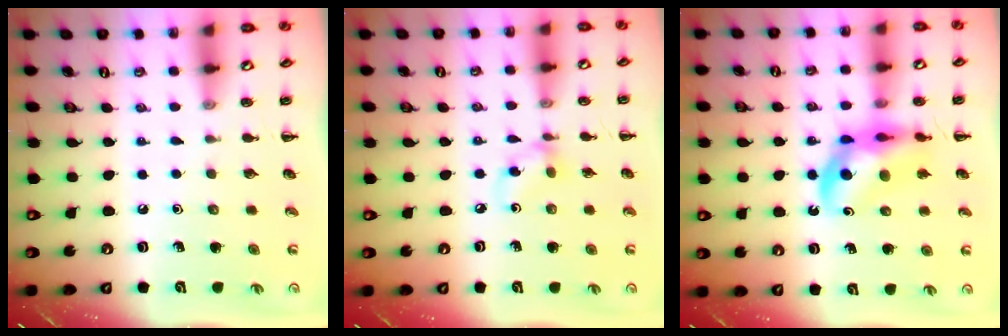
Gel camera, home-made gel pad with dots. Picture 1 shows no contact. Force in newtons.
{"total": 6.1, "press": 6.1, "slide": 0.6}
{"total": 12.9, "press": 12.4, "slide": 3.7}